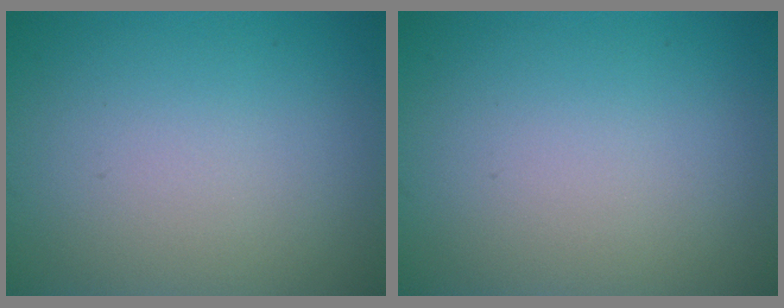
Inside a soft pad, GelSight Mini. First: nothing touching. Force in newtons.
{"total": 0.0}